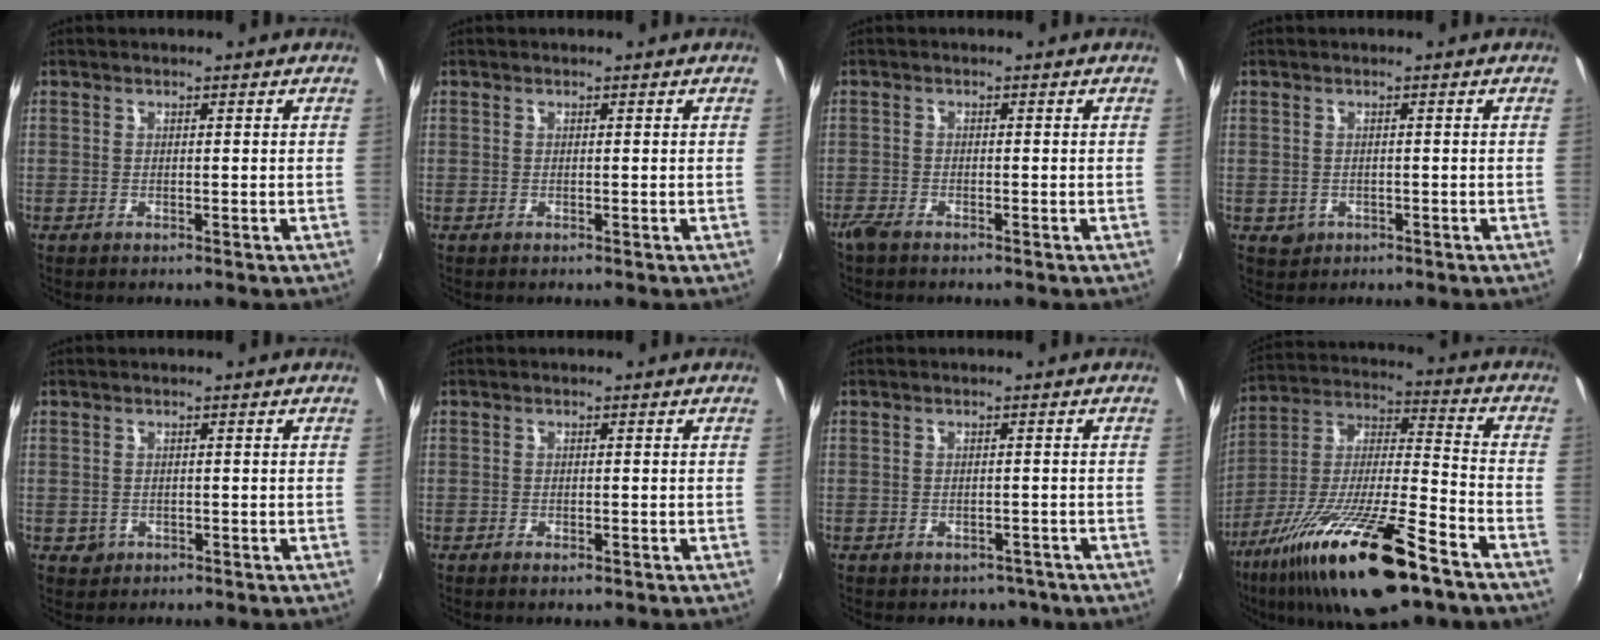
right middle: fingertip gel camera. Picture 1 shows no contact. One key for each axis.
{"total": 0.0}
{"total": 2.3, "fx": -2.0, "fy": 0.6, "fz": 1.0, "tx": -0.028, "ty": -0.007, "tz": -0.043}
{"total": 2.2, "fx": -0.5, "fy": 2.0, "fz": 0.7, "tx": -0.015, "ty": -0.004, "tz": -0.004}
{"total": 1.7, "fx": -0.4, "fy": 1.6, "fz": 0.4, "tx": -0.008, "ty": -0.003, "tz": -0.004}
{"total": 1.3, "fx": -0.8, "fy": 0.6, "fz": 0.8, "tx": -0.014, "ty": -0.004, "tz": -0.015}
{"total": 4.2, "fx": -2.9, "fy": 2.8, "fz": 1.2, "tx": -0.023, "ty": -0.003, "tz": -0.029}
{"total": 24.4, "fx": -15.2, "fy": 4.6, "fz": 18.5, "tx": -0.337, "ty": -0.041, "tz": -0.270}